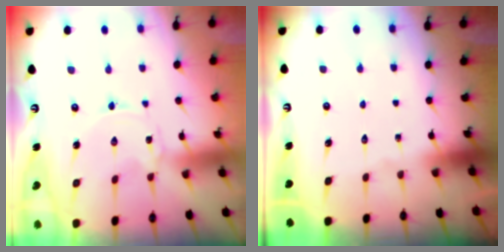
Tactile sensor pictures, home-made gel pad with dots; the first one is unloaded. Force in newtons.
{"total": 0.0}